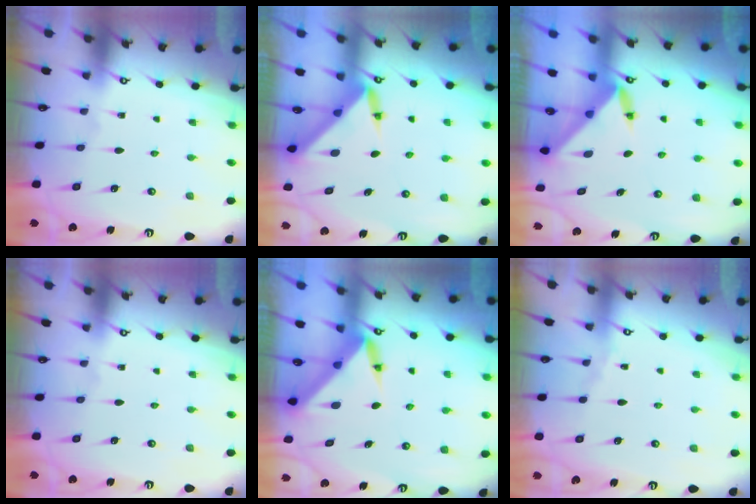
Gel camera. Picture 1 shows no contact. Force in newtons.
{"total": 3.2, "press": 3.2, "slide": 0.0}
{"total": 3.6, "press": 3.5, "slide": 0.4}
{"total": 0.0}
{"total": 3.6, "press": 3.6, "slide": 0.2}
{"total": 1.8, "press": 1.8, "slide": 0.4}